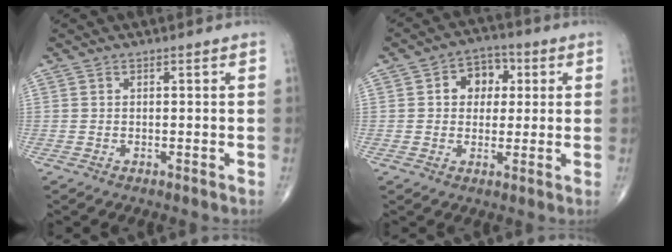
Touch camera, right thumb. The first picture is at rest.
{"total": 7.4, "force": [1.7, 5.8, 4.4], "torque": [-0.025, 0.010, 0.019]}